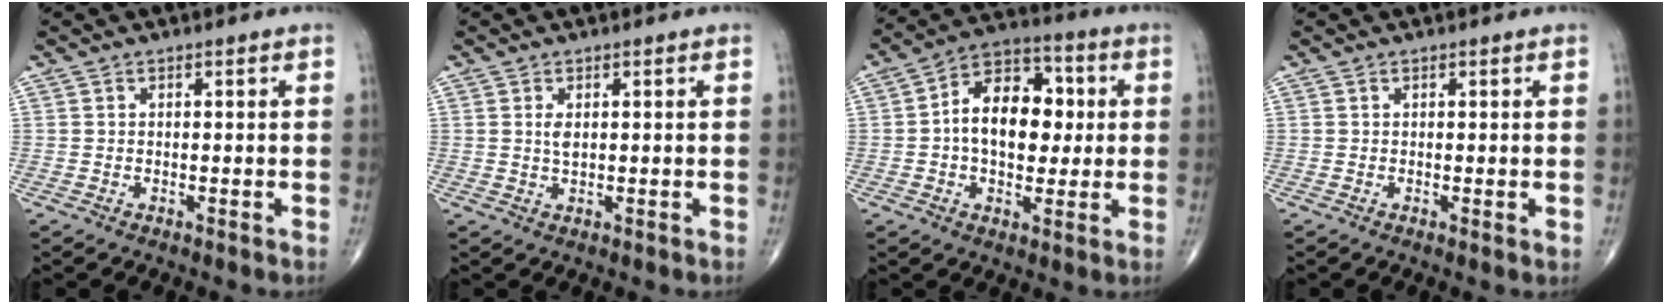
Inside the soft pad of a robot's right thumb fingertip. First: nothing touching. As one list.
[{"total": 2.0, "force": [0.5, 1.0, 1.6], "torque": [-0.030, -0.003, 0.013]}, {"total": 14.4, "force": [0.9, 9.4, 10.9], "torque": [-0.135, 0.024, 0.006]}, {"total": 0.7, "force": [0.2, 0.2, 0.6], "torque": [-0.009, -0.002, 0.000]}]